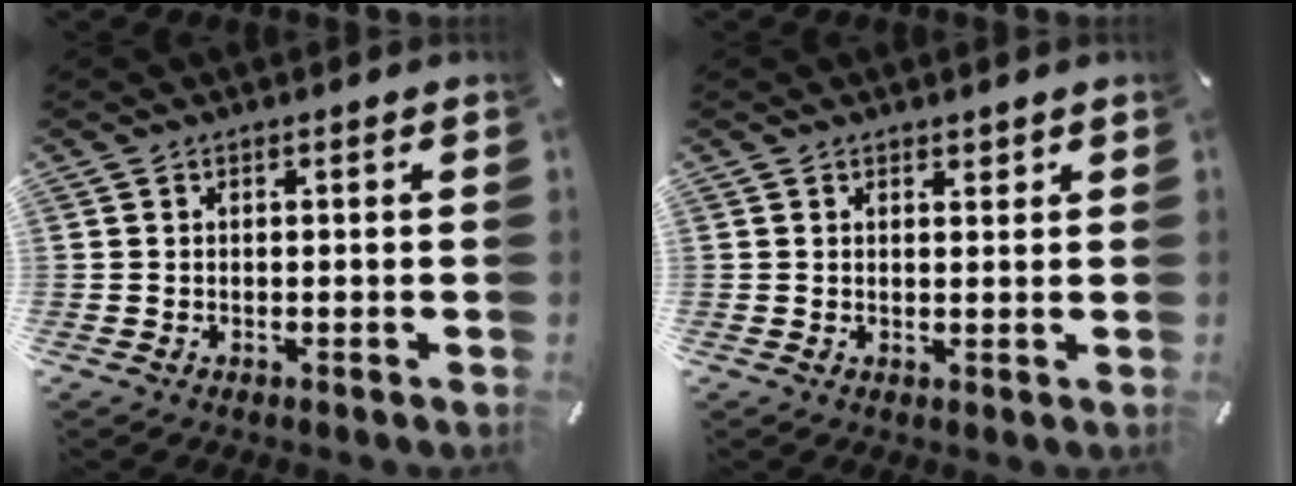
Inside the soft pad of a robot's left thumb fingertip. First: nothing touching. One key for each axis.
{"total": 1.4, "fx": 1.1, "fy": 0.9, "fz": 0.2, "tx": 0.004, "ty": -0.003, "tz": 0.018}